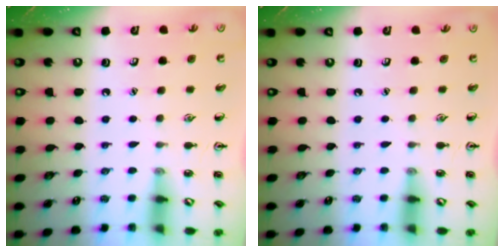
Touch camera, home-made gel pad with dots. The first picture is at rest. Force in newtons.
{"total": 0.0}